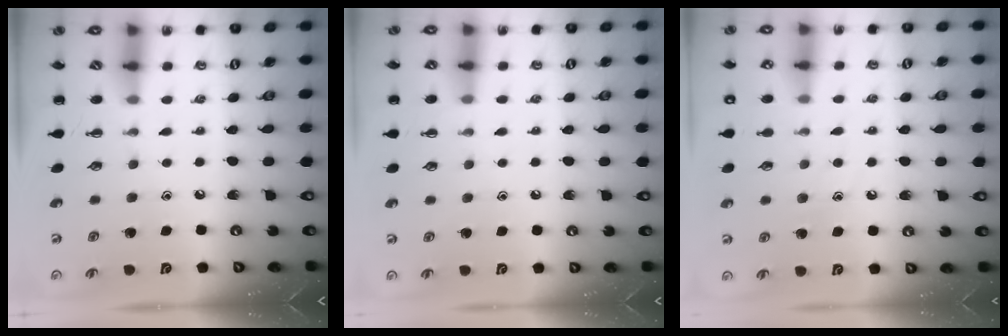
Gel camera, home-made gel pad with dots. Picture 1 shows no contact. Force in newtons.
{"total": 5.4, "press": 5.0, "slide": 2.0}
{"total": 8.4, "press": 8.2, "slide": 1.4}